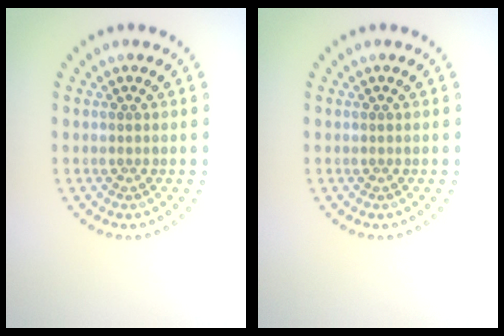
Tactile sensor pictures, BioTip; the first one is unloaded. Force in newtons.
{"total": 0.0}